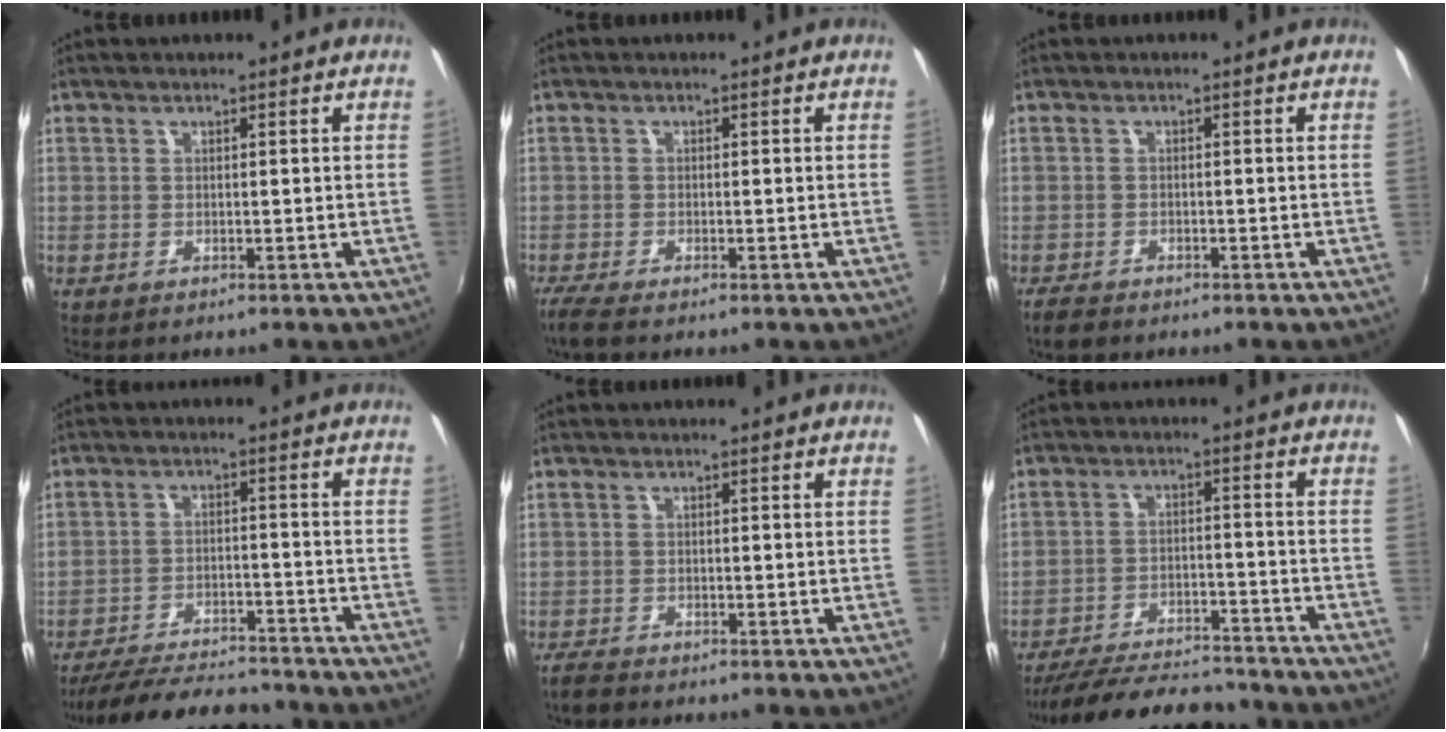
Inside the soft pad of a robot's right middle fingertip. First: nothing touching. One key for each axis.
{"total": 2.6, "fx": -2.1, "fy": -0.1, "fz": 1.6, "tx": -0.044, "ty": -0.011, "tz": -0.045}
{"total": 2.7, "fx": -2.3, "fy": 0.9, "fz": 1.1, "tx": -0.033, "ty": -0.010, "tz": -0.046}
{"total": 16.8, "fx": -14.8, "fy": 4.0, "fz": 6.9, "tx": -0.147, "ty": -0.011, "tz": -0.219}
{"total": 2.3, "fx": -2.1, "fy": 0.3, "fz": 0.9, "tx": -0.026, "ty": -0.011, "tz": -0.045}
{"total": 18.8, "fx": -16.6, "fy": 4.6, "fz": 7.6, "tx": -0.157, "ty": -0.011, "tz": -0.241}